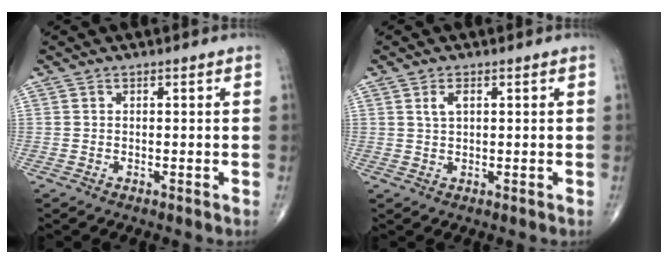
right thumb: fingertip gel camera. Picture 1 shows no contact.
{"total": 2.2, "force": [0.9, 1.0, 1.7], "torque": [-0.035, 0.002, 0.019]}